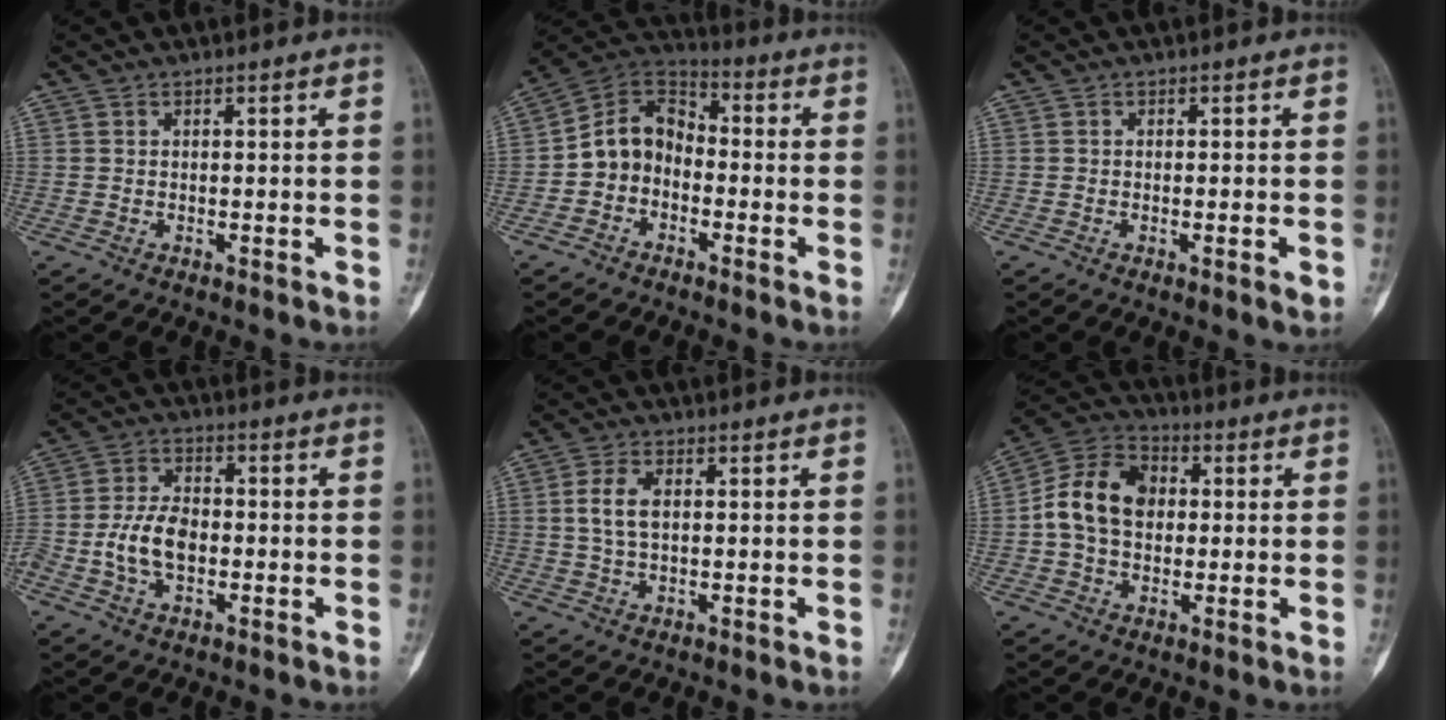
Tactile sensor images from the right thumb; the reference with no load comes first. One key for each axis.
{"total": 9.1, "fx": -2.3, "fy": 7.1, "fz": 5.0, "tx": -0.071, "ty": 0.049, "tz": -0.059}
{"total": 1.8, "fx": -0.5, "fy": 0.3, "fz": 1.7, "tx": -0.027, "ty": -0.004, "tz": -0.004}
{"total": 7.9, "fx": -1.7, "fy": 4.7, "fz": 6.1, "tx": -0.123, "ty": 0.018, "tz": -0.040}
{"total": 4.1, "fx": 0.7, "fy": 2.1, "fz": 3.4, "tx": -0.077, "ty": 0.003, "tz": 0.011}
{"total": 12.1, "fx": 0.7, "fy": 9.1, "fz": 8.0, "tx": -0.131, "ty": 0.029, "tz": 0.005}